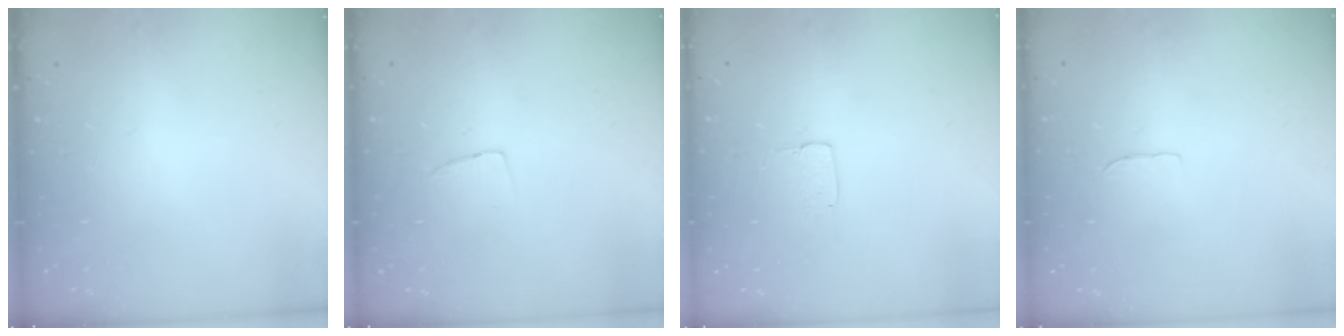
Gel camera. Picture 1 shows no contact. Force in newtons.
{"total": 2.9, "press": 2.9, "slide": 0.1}
{"total": 2.9, "press": 2.9, "slide": 0.2}
{"total": 3.3, "press": 3.3, "slide": 0.2}